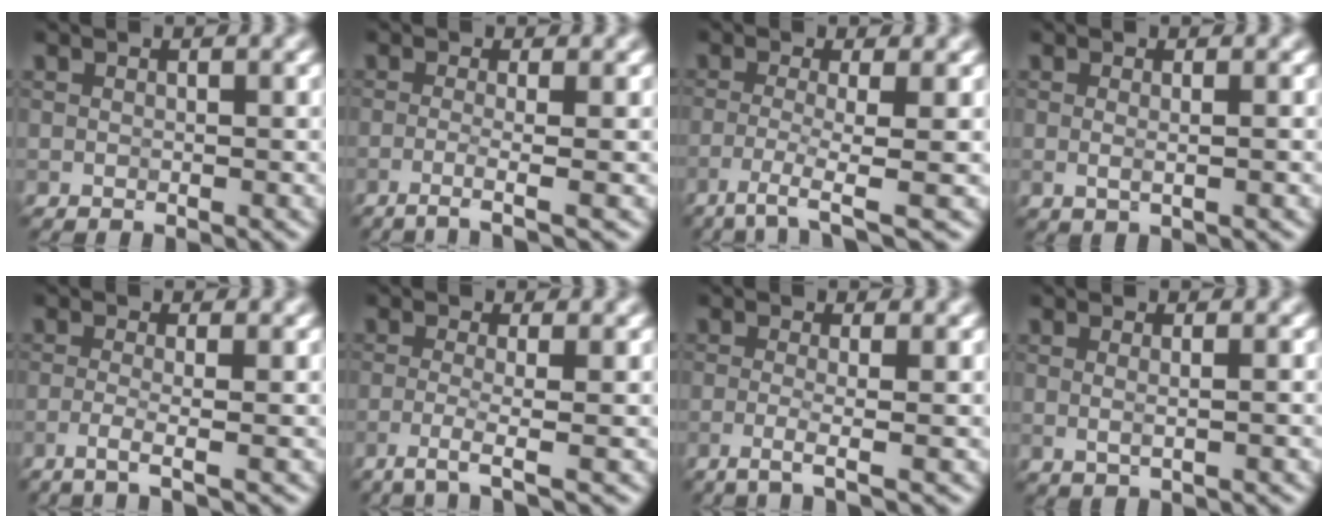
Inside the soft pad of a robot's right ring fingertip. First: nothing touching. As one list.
[{"total": 2.9, "force": [-1.2, 0.6, 2.6], "torque": [-0.036, -0.001, -0.039]}, {"total": 3.9, "force": [-1.9, 0.5, 3.4], "torque": [-0.060, -0.004, -0.047]}, {"total": 1.6, "force": [0.2, 0.6, 1.5], "torque": [-0.024, -0.010, -0.002]}, {"total": 2.7, "force": [-1.1, 0.6, 2.4], "torque": [-0.037, -0.002, -0.039]}, {"total": 3.1, "force": [-1.4, 0.5, 2.7], "torque": [-0.048, -0.002, -0.045]}, {"total": 2.8, "force": [-1.0, 0.7, 2.5], "torque": [-0.040, -0.003, -0.034]}, {"total": 2.0, "force": [0.4, 0.8, 1.8], "torque": [-0.020, -0.005, -0.005]}]